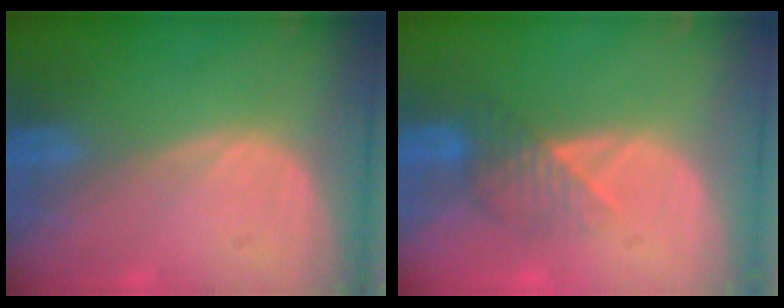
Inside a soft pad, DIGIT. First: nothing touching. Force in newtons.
{"total": 4.0, "press": 3.7, "slide": 1.6}